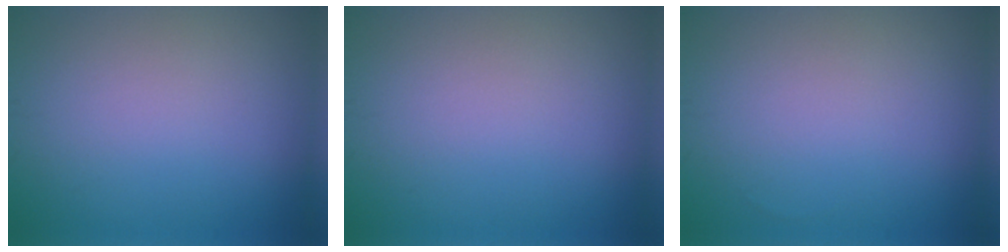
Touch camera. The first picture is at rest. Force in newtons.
{"total": 0.0}
{"total": 0.0}